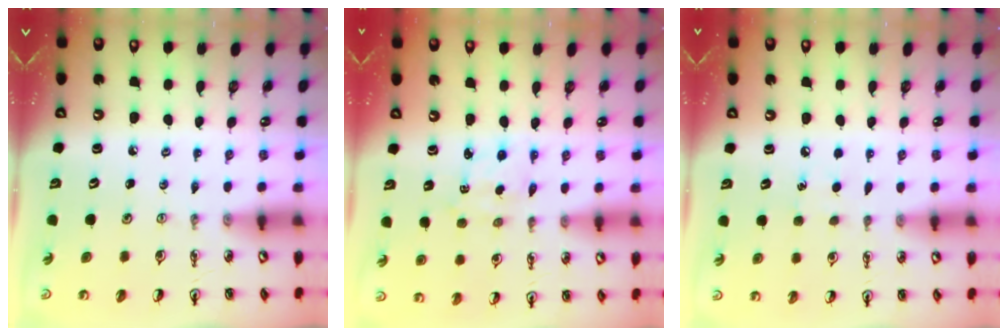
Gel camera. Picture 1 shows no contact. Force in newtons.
{"total": 1.8, "press": 1.8, "slide": 0.4}
{"total": 5.4, "press": 5.3, "slide": 0.6}